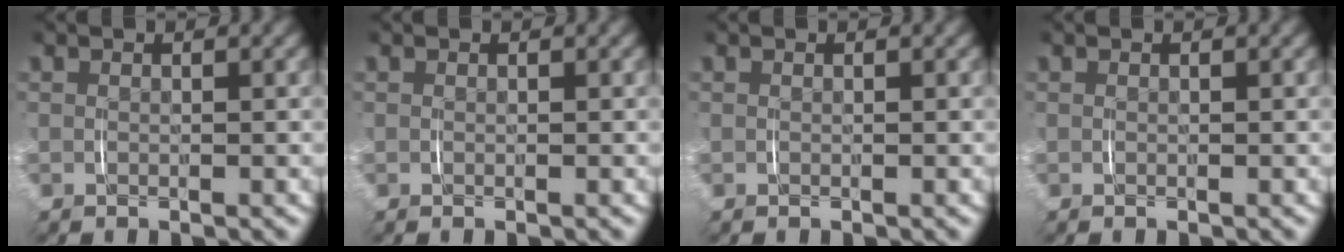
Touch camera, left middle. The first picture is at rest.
{"total": 0.0}
{"total": 0.0}
{"total": 0.0}